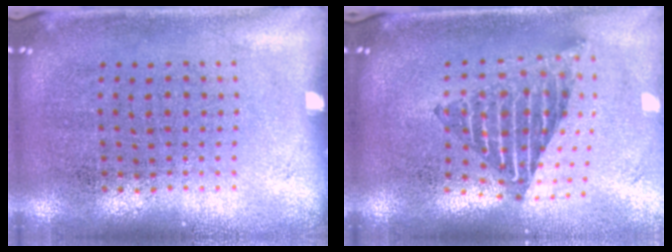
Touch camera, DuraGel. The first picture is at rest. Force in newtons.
{"total": 2.2, "press": 1.6, "slide": 1.6}